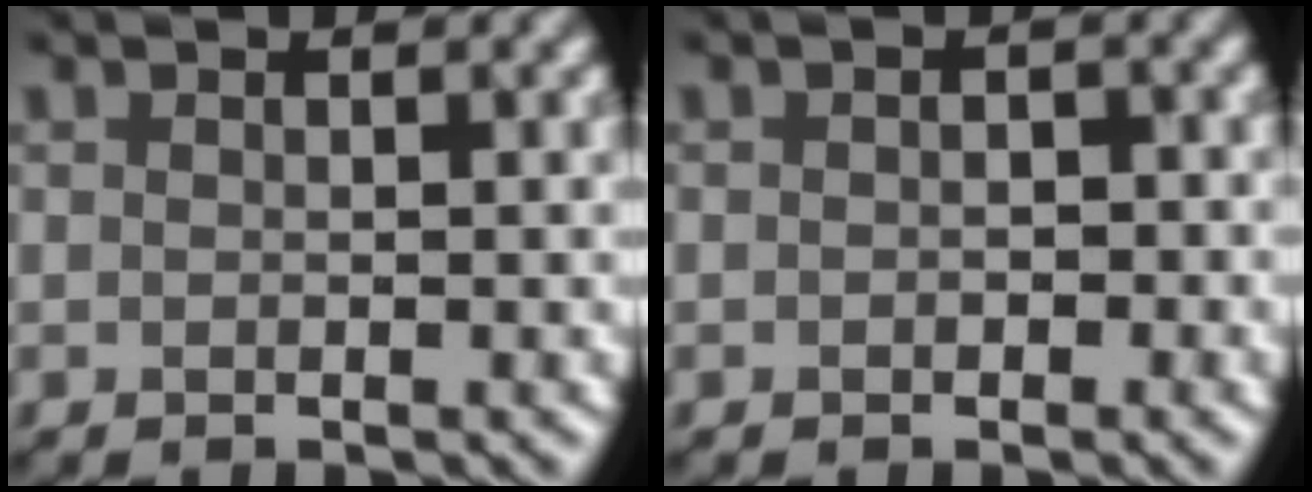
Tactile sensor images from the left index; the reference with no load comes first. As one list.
[{"total": 1.0, "force": [-0.4, 0.7, 0.6], "torque": [-0.004, -0.006, -0.007]}]